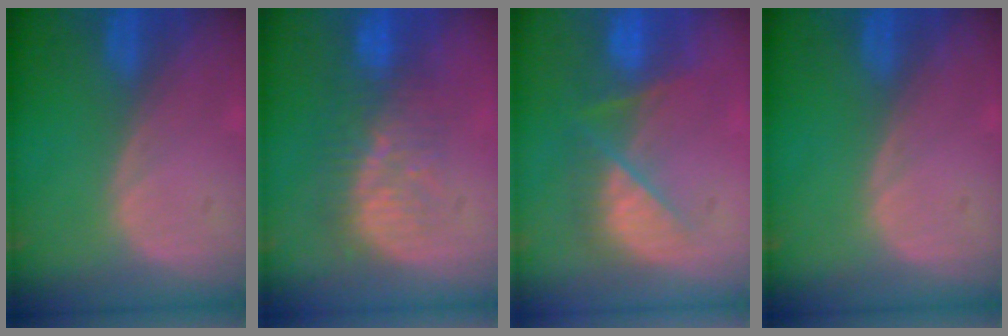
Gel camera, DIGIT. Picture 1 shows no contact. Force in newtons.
{"total": 8.4, "press": 7.8, "slide": 3.0}
{"total": 7.5, "press": 7.2, "slide": 2.0}
{"total": 0.0}